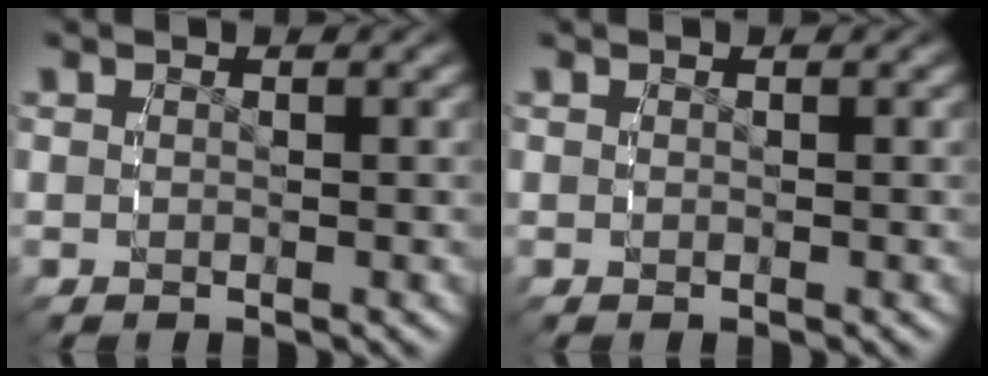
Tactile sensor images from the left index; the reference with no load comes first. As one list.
[{"total": 0.0}]